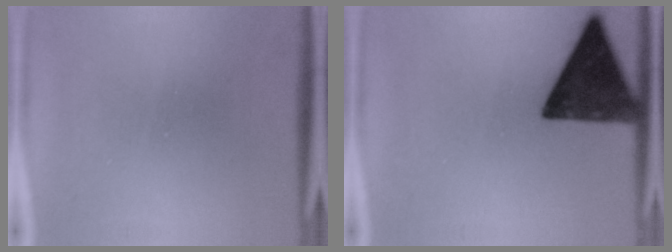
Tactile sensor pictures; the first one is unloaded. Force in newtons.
{"total": 13.4}